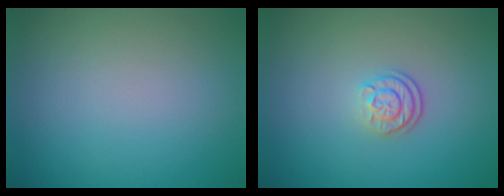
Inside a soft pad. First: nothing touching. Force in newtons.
{"total": 2.1, "press": 1.8, "slide": 1.2}